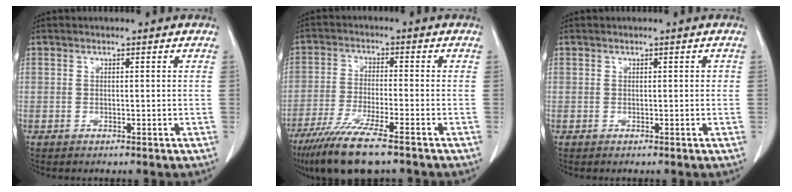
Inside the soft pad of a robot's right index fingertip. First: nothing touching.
{"total": 11.0, "force": [-8.0, 0.8, 7.4], "torque": [-0.134, -0.030, -0.137]}
{"total": 0.6, "force": [0.1, 0.4, 0.4], "torque": [-0.005, 0.007, 0.004]}